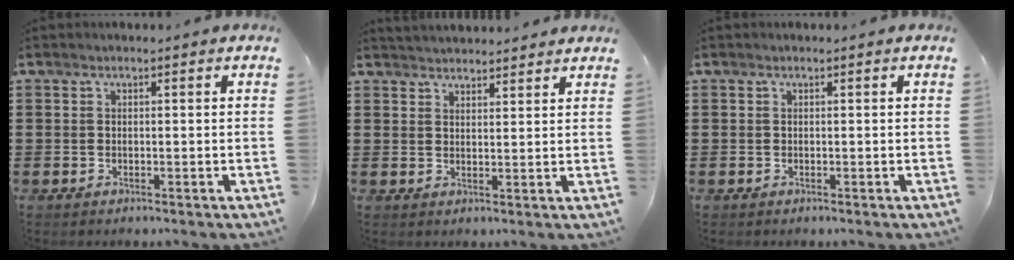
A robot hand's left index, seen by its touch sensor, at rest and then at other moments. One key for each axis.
{"total": 2.4, "fx": 2.4, "fy": -0.1, "fz": -0.1, "tx": -0.004, "ty": -0.005, "tz": 0.047}
{"total": 0.0}